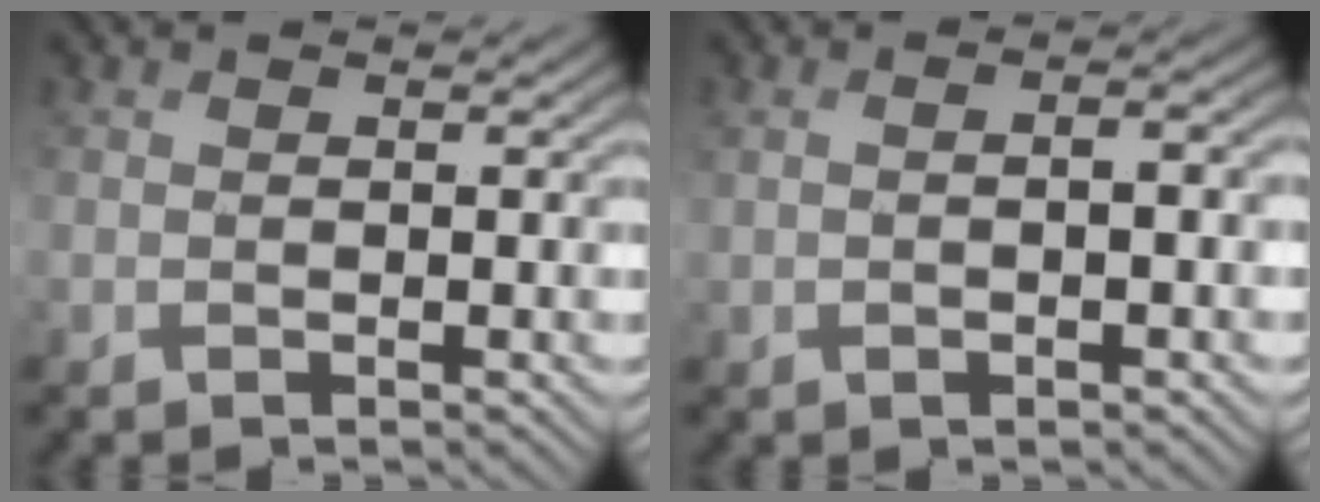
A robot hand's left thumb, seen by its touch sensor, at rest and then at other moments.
{"total": 3.4, "force": [-0.4, 1.1, 3.2], "torque": [-0.059, -0.004, -0.003]}